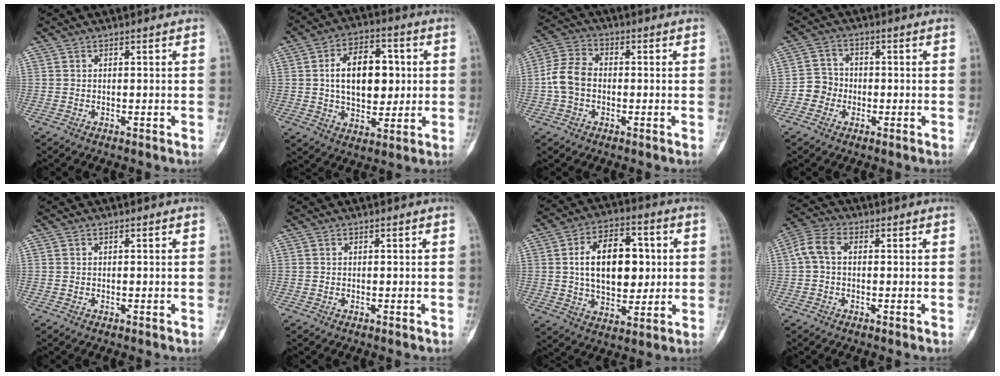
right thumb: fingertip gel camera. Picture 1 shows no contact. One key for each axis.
{"total": 14.5, "fx": 1.5, "fy": 9.1, "fz": 11.2, "tx": -0.137, "ty": 0.012, "tz": 0.025}
{"total": 7.6, "fx": -1.0, "fy": 5.7, "fz": 4.8, "tx": -0.087, "ty": 0.024, "tz": -0.031}
{"total": 4.9, "fx": -1.5, "fy": 4.6, "fz": 1.0, "tx": 0.012, "ty": 0.017, "tz": -0.038}
{"total": 0.0}
{"total": 0.0}
{"total": 16.4, "fx": 1.8, "fy": 10.3, "fz": 12.7, "tx": -0.161, "ty": 0.011, "tz": 0.031}
{"total": 5.4, "fx": 0.3, "fy": 3.7, "fz": 4.0, "tx": -0.082, "ty": 0.018, "tz": -0.003}